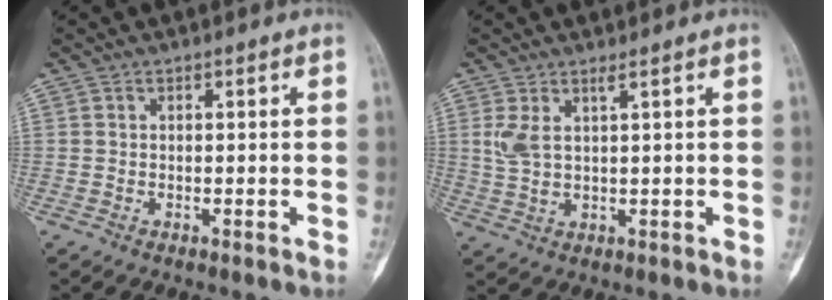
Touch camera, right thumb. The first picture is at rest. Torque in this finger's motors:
{"motor_torque": [0.02, 0.03, 0.00, 0.00, 0.15]}